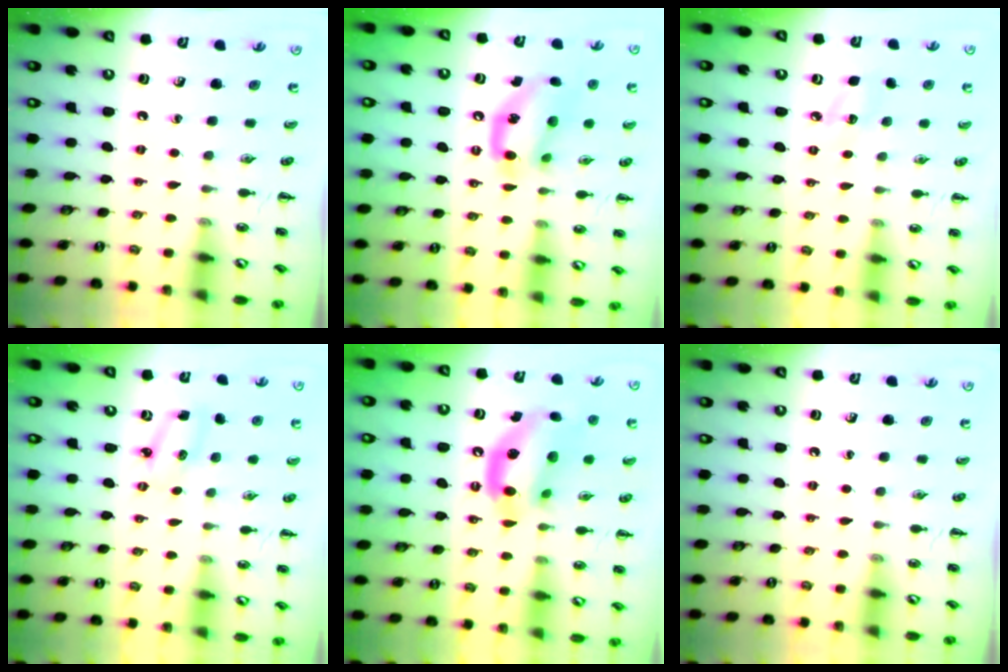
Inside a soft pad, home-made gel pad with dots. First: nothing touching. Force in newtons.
{"total": 13.6, "press": 13.3, "slide": 2.7}
{"total": 6.6, "press": 6.3, "slide": 1.7}
{"total": 3.1, "press": 3.0, "slide": 0.7}
{"total": 14.6, "press": 14.1, "slide": 3.9}
{"total": 0.0}